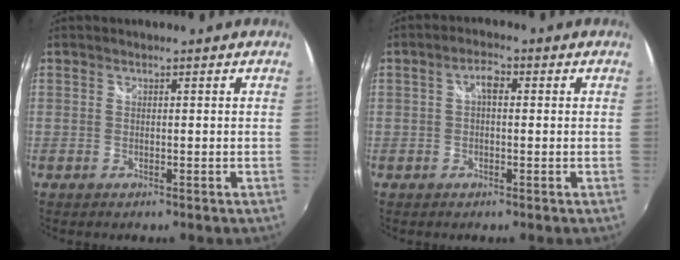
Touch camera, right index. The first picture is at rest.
{"total": 2.8, "force": [0.3, 1.4, 2.4], "torque": [-0.043, 0.010, 0.002]}